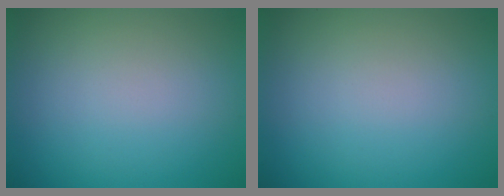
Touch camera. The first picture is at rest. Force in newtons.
{"total": 0.0}